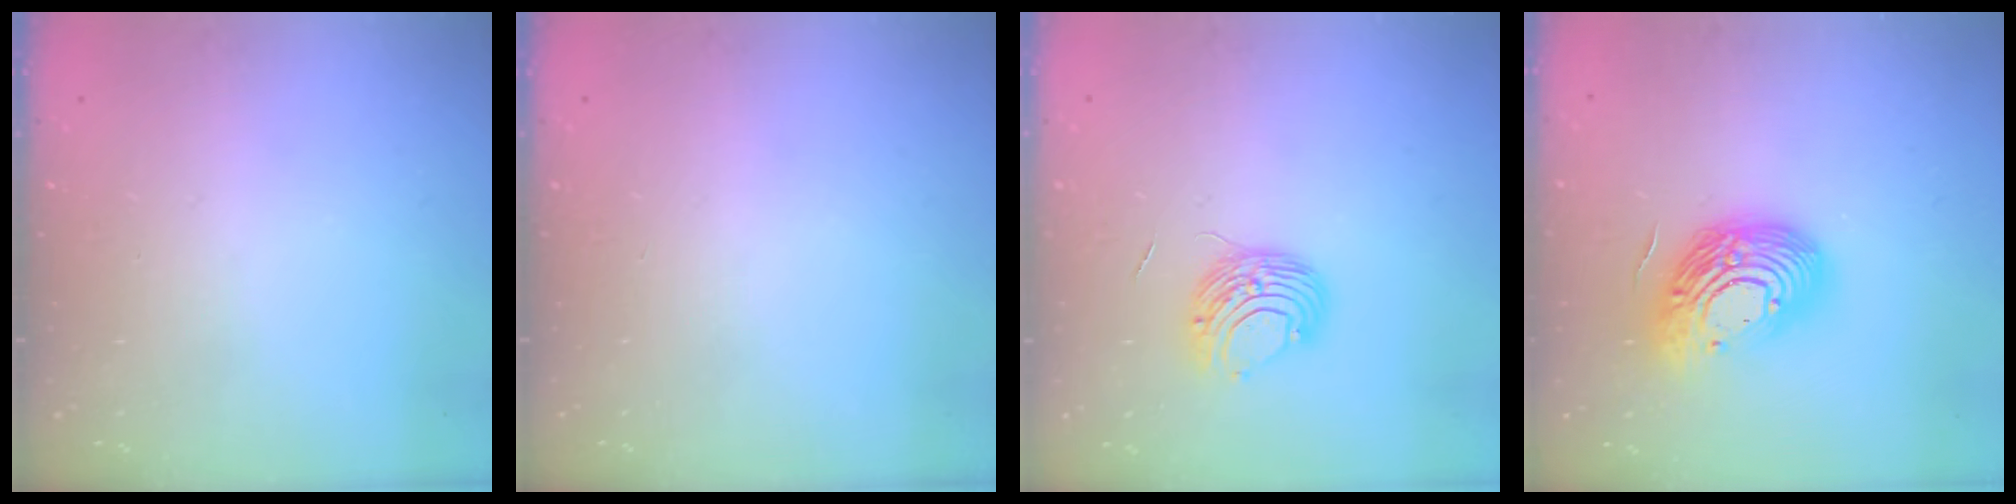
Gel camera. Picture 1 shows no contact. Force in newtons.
{"total": 0.0}
{"total": 8.7, "press": 8.6, "slide": 0.8}
{"total": 17.5, "press": 17.5, "slide": 1.3}